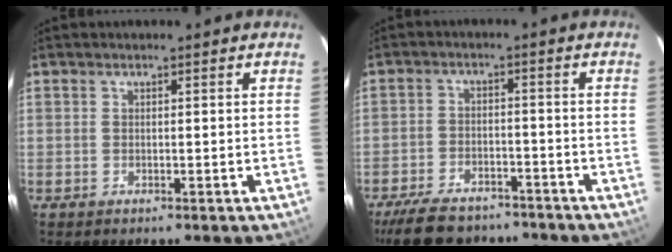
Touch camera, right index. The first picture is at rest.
{"total": 14.0, "force": [-11.5, 5.7, 5.6], "torque": [-0.135, -0.002, -0.172]}